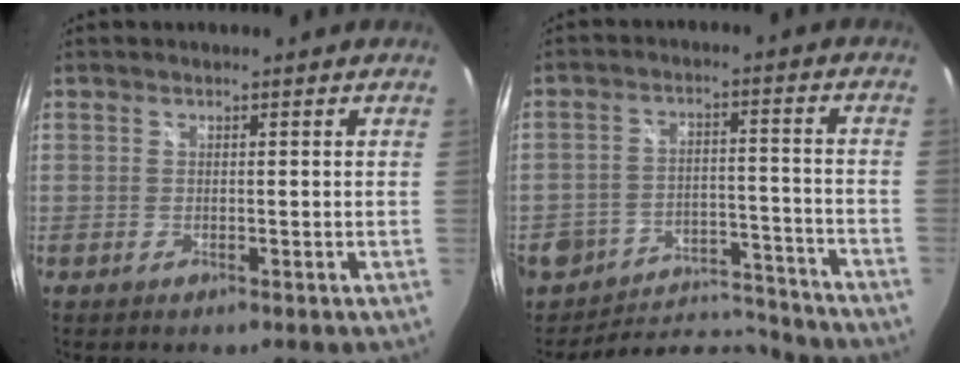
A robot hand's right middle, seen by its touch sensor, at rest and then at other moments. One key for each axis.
{"total": 11.8, "fx": -10.4, "fy": 5.2, "fz": 2.0, "tx": -0.052, "ty": 0.011, "tz": -0.143}